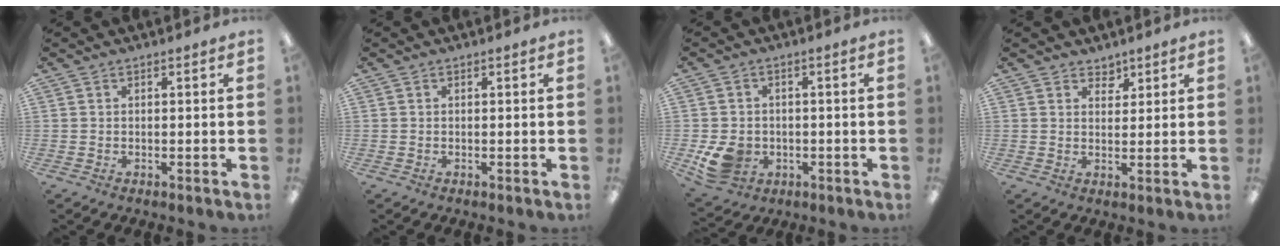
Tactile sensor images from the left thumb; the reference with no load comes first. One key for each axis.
{"total": 0.0}
{"total": 8.1, "fx": -2.1, "fy": 6.6, "fz": 4.1, "tx": -0.085, "ty": 0.007, "tz": -0.036}
{"total": 3.0, "fx": 2.5, "fy": 1.7, "fz": 0.1, "tx": 0.008, "ty": -0.015, "tz": 0.044}